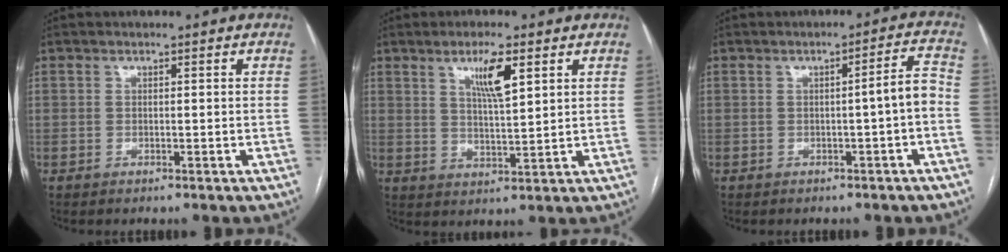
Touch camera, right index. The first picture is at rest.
{"total": 6.3, "force": [3.1, 0.8, 5.4], "torque": [-0.098, -0.004, 0.056]}
{"total": 3.8, "force": [-1.0, 0.0, 3.6], "torque": [-0.045, 0.011, -0.014]}